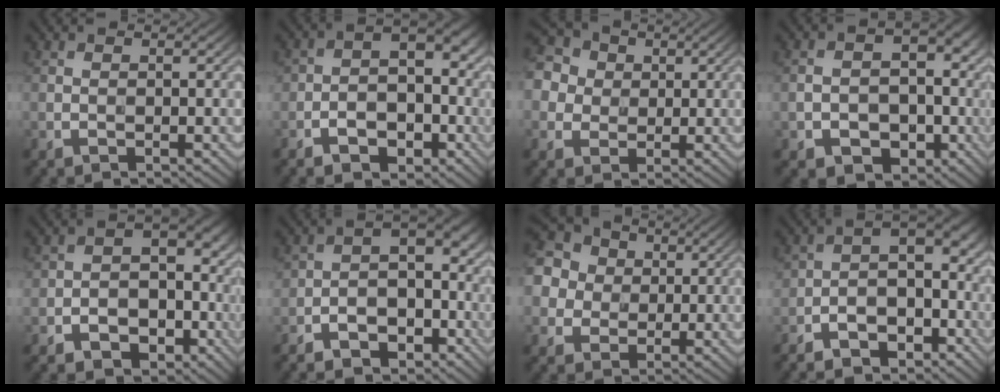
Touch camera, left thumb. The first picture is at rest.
{"total": 7.3, "force": [-3.3, 4.8, 4.5], "torque": [-0.059, -0.004, -0.058]}
{"total": 9.1, "force": [2.3, 7.9, 3.9], "torque": [-0.124, 0.037, 0.020]}
{"total": 9.2, "force": [-3.1, 7.1, 4.9], "torque": [-0.066, -0.013, -0.050]}
{"total": 8.6, "force": [-3.3, 6.5, 4.5], "torque": [-0.047, -0.009, -0.059]}
{"total": 8.3, "force": [-4.7, 5.2, 4.5], "torque": [-0.070, -0.019, -0.079]}
{"total": 13.6, "force": [3.4, 11.9, 5.7], "torque": [-0.183, 0.033, 0.040]}
{"total": 8.8, "force": [-5.4, 5.0, 4.8], "torque": [-0.078, -0.022, -0.092]}